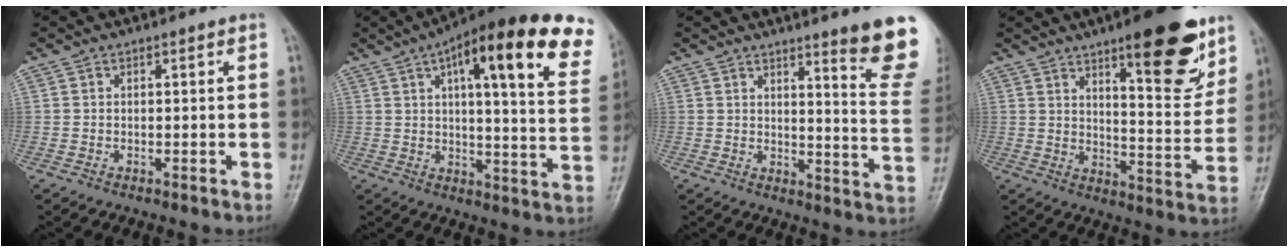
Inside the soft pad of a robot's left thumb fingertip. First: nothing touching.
{"total": 26.7, "force": [13.4, 7.3, 21.9], "torque": [-0.276, -0.006, 0.169]}
{"total": 13.5, "force": [9.8, 0.6, 9.4], "torque": [-0.093, -0.081, 0.118]}
{"total": 16.8, "force": [10.2, 5.0, 12.4], "torque": [-0.131, -0.061, 0.150]}